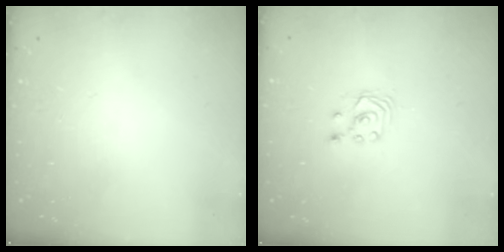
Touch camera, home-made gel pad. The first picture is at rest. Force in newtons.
{"total": 2.5, "press": 2.5, "slide": 0.3}